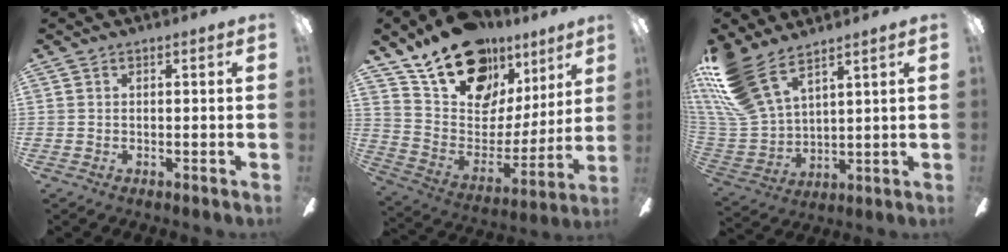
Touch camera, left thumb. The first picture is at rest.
{"total": 21.0, "force": [15.5, 11.2, 8.6], "torque": [-0.155, -0.100, 0.283]}
{"total": 15.7, "force": [11.1, 6.7, 8.9], "torque": [-0.219, -0.052, 0.211]}